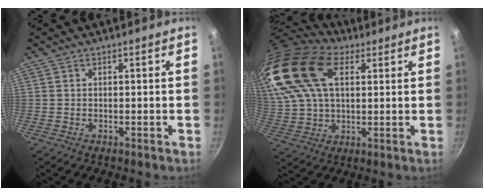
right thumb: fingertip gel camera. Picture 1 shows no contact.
{"total": 22.1, "force": [10.0, 12.8, 15.0], "torque": [-0.314, 0.005, 0.188]}